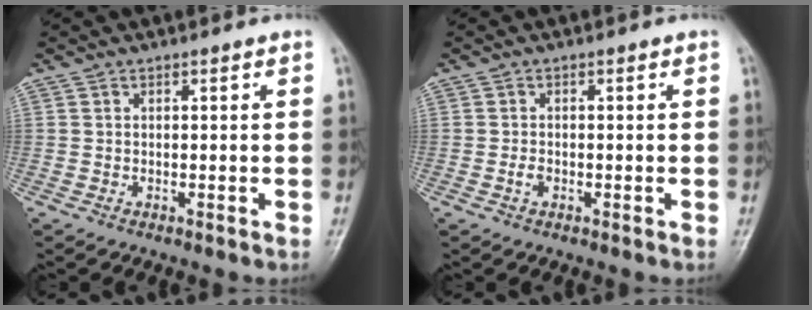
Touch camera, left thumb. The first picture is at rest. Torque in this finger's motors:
{"motor_torque": [-0.11, 0.03, 0.05, 0.01, 0.00]}